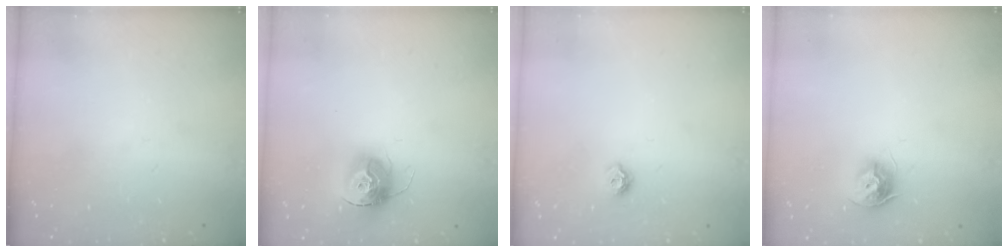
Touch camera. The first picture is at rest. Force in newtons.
{"total": 13.6, "press": 13.5, "slide": 1.3}
{"total": 6.1, "press": 6.1, "slide": 0.8}
{"total": 8.5, "press": 8.5, "slide": 0.4}